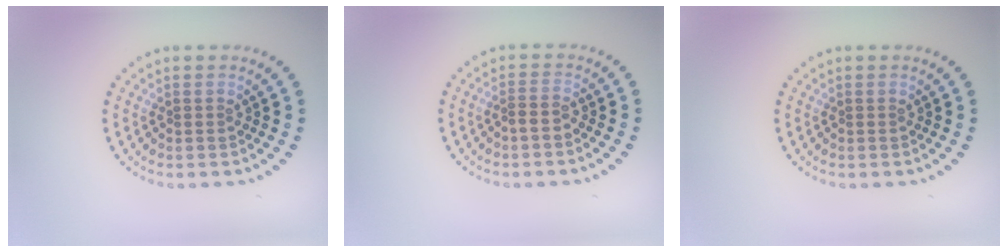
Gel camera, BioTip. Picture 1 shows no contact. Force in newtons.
{"total": 0.8, "press": 0.7, "slide": 0.5}
{"total": 0.0}